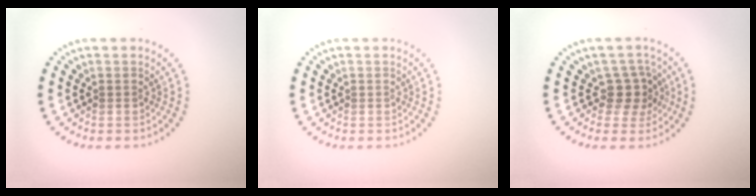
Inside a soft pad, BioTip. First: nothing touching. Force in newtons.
{"total": 0.0}
{"total": 2.6, "press": 2.0, "slide": 1.6}